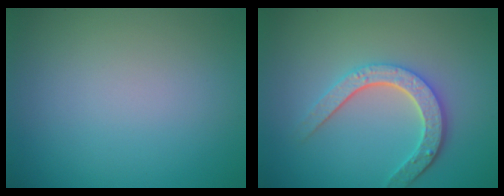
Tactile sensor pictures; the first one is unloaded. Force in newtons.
{"total": 4.3, "press": 3.3, "slide": 2.7}